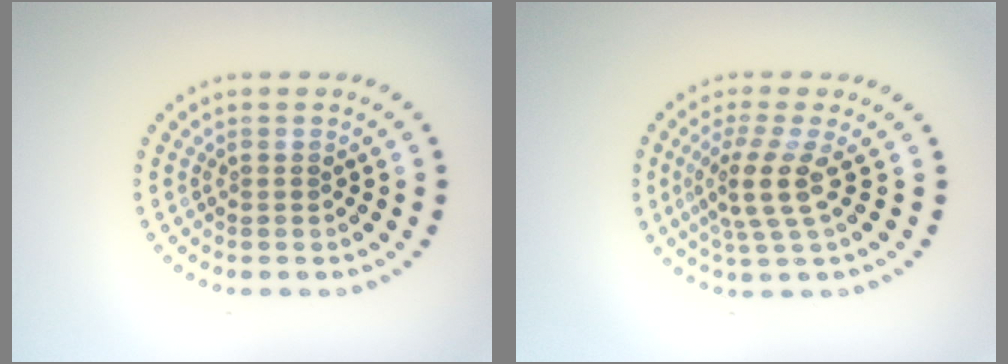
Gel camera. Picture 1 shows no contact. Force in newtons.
{"total": 3.7, "press": 2.8, "slide": 2.4}